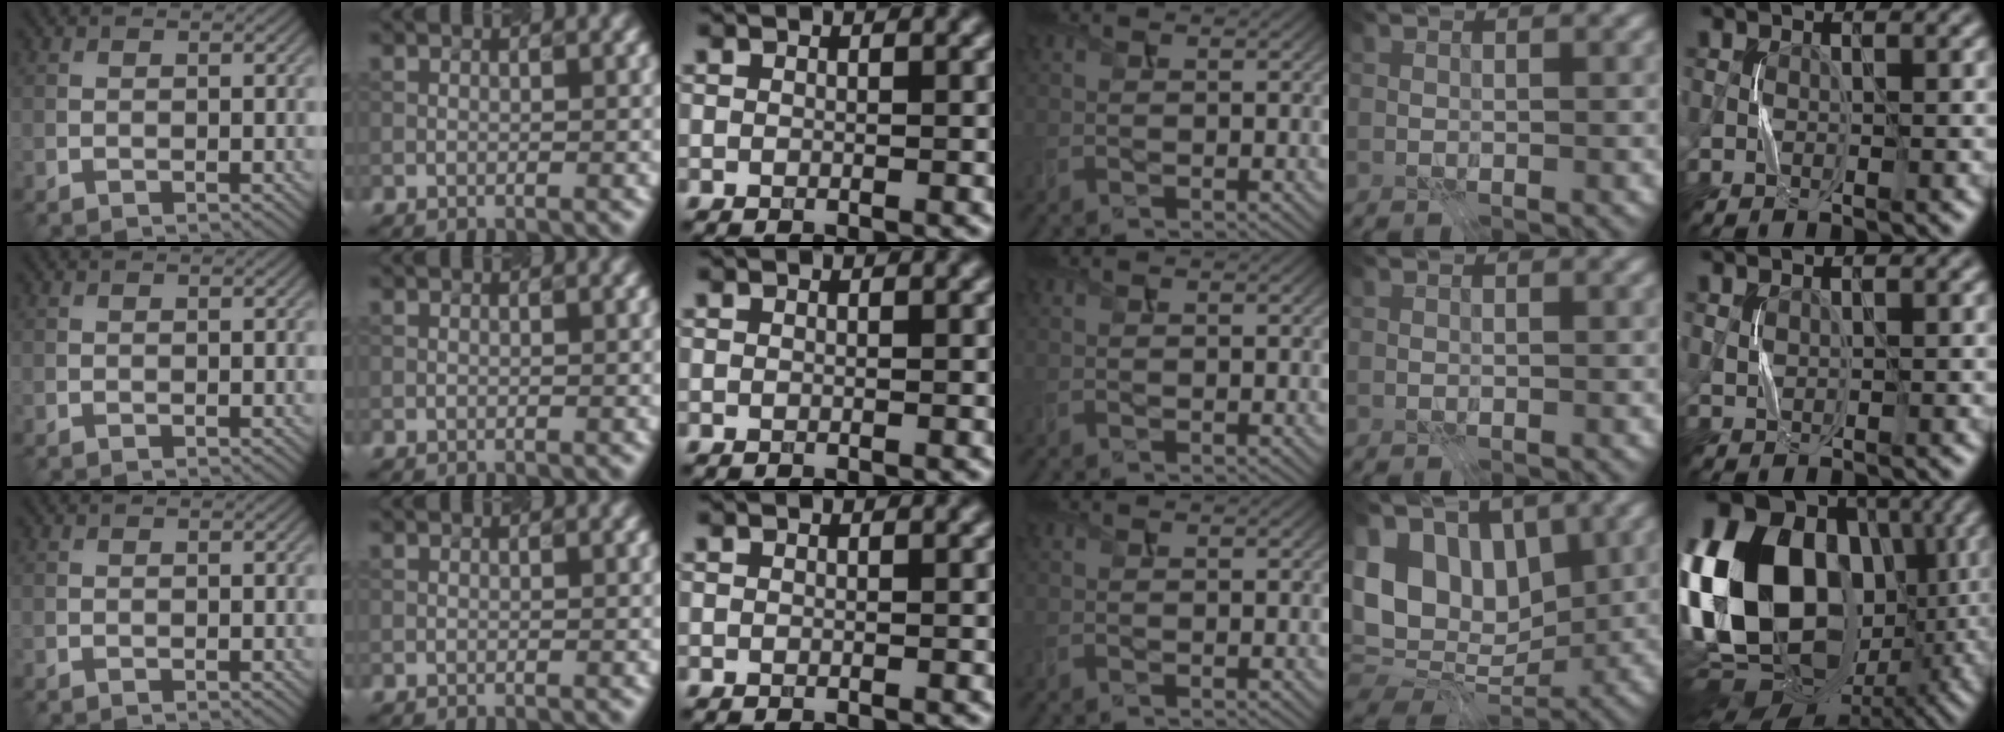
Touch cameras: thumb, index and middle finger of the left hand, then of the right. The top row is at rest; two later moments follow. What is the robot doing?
{"motion": "press", "object": "gel pad"}